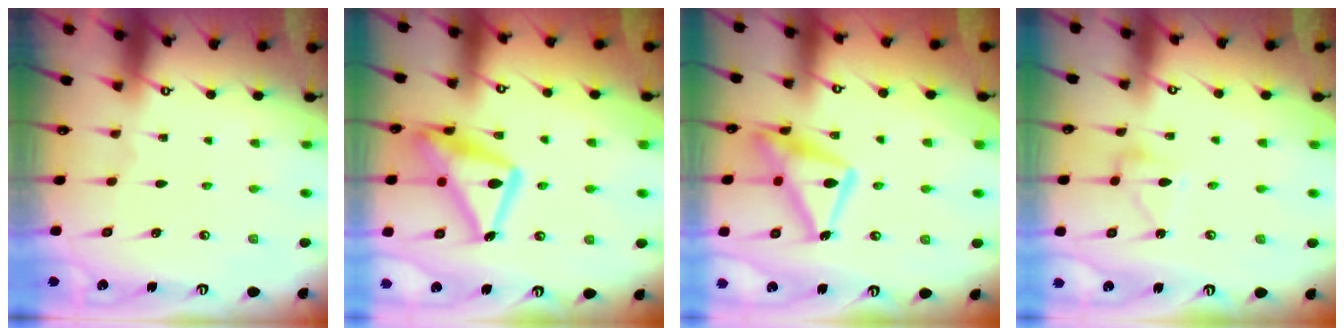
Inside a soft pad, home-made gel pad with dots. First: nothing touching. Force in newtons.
{"total": 19.4, "press": 19.4, "slide": 1.4}
{"total": 17.2, "press": 17.2, "slide": 1.1}
{"total": 6.5, "press": 6.5, "slide": 0.1}